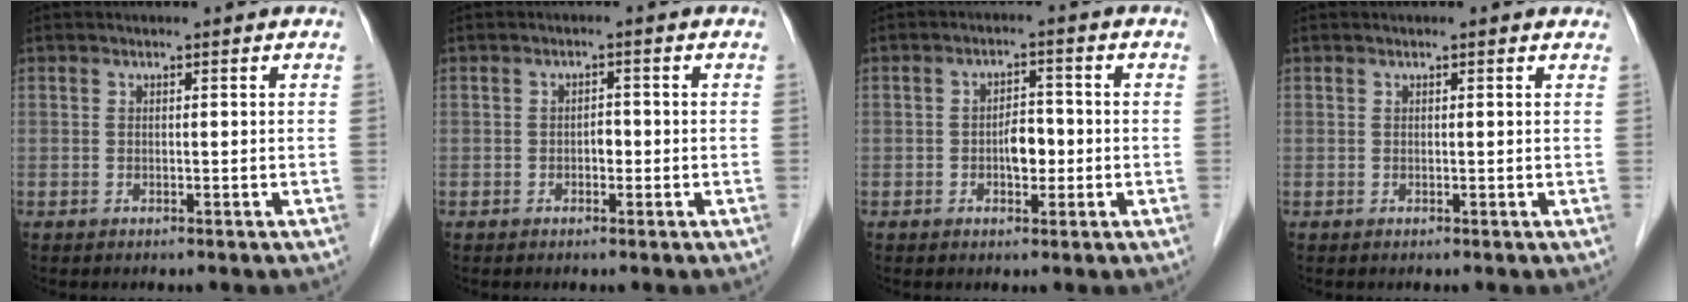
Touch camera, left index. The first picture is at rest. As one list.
[{"total": 1.5, "force": [-0.4, 0.9, 1.1], "torque": [-0.013, 0.005, -0.008]}, {"total": 3.6, "force": [-0.9, 1.9, 3.0], "torque": [-0.047, 0.008, -0.014]}, {"total": 1.2, "force": [1.0, 0.4, 0.6], "torque": [-0.010, 0.010, 0.007]}]